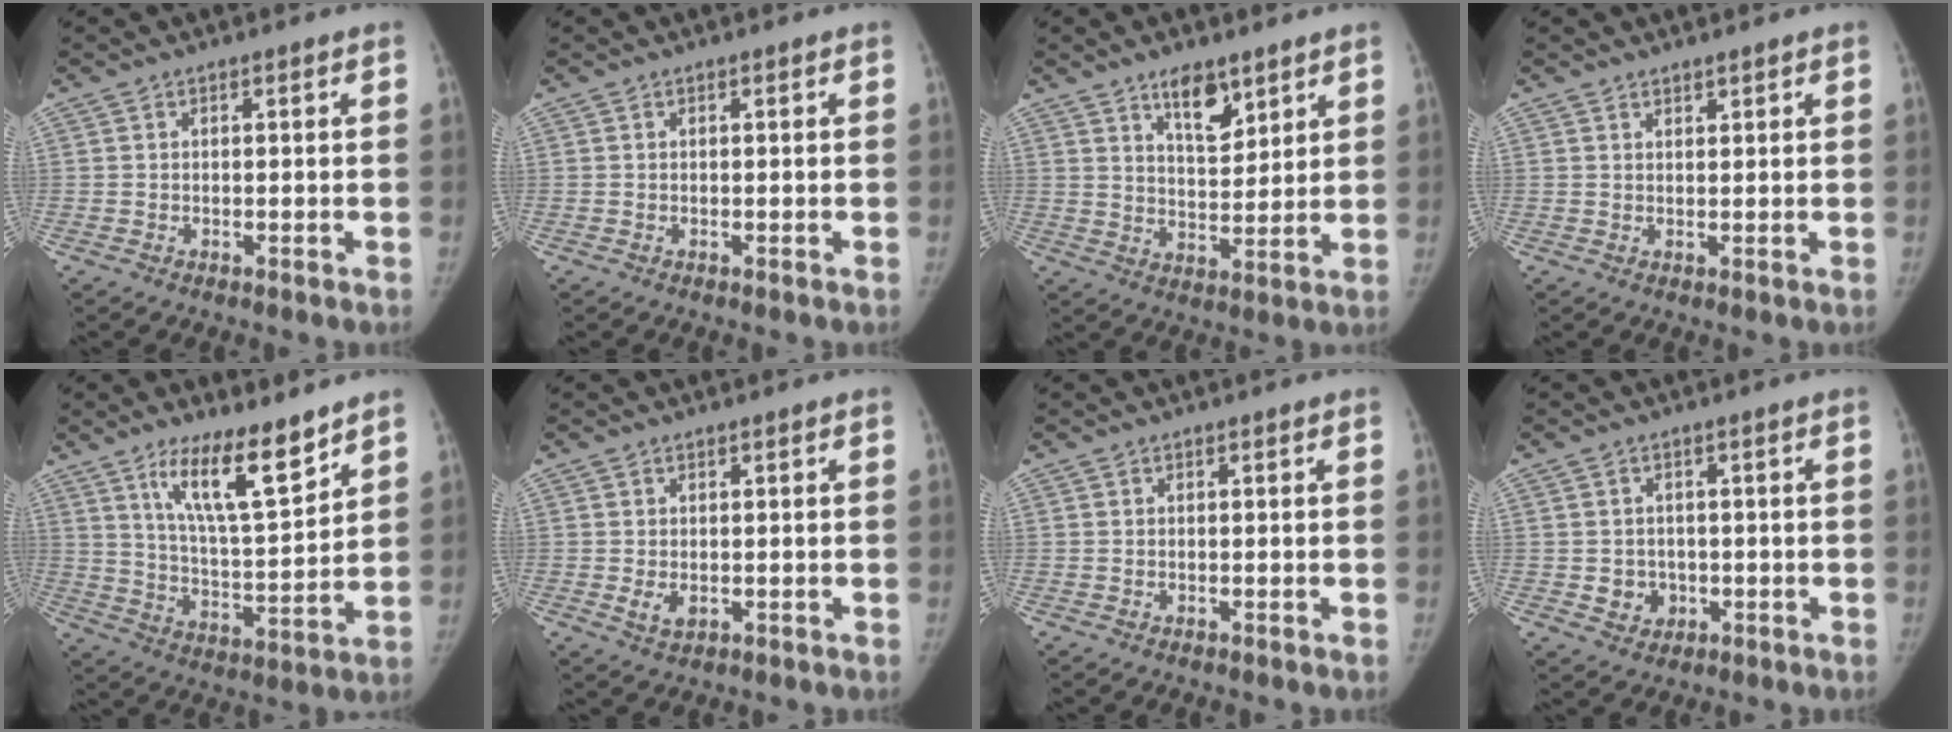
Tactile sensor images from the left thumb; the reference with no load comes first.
{"total": 0.0}
{"total": 8.1, "force": [5.3, 3.6, 5.0], "torque": [-0.055, -0.040, 0.091]}
{"total": 1.1, "force": [1.0, 0.3, 0.2], "torque": [0.003, -0.008, 0.017]}
{"total": 13.5, "force": [9.3, 3.0, 9.4], "torque": [-0.143, -0.068, 0.171]}
{"total": 2.3, "force": [-0.1, 1.6, 1.7], "torque": [-0.027, -0.006, 0.005]}
{"total": 0.0}
{"total": 3.8, "force": [-0.6, 3.5, 1.3], "torque": [0.000, 0.004, 0.001]}